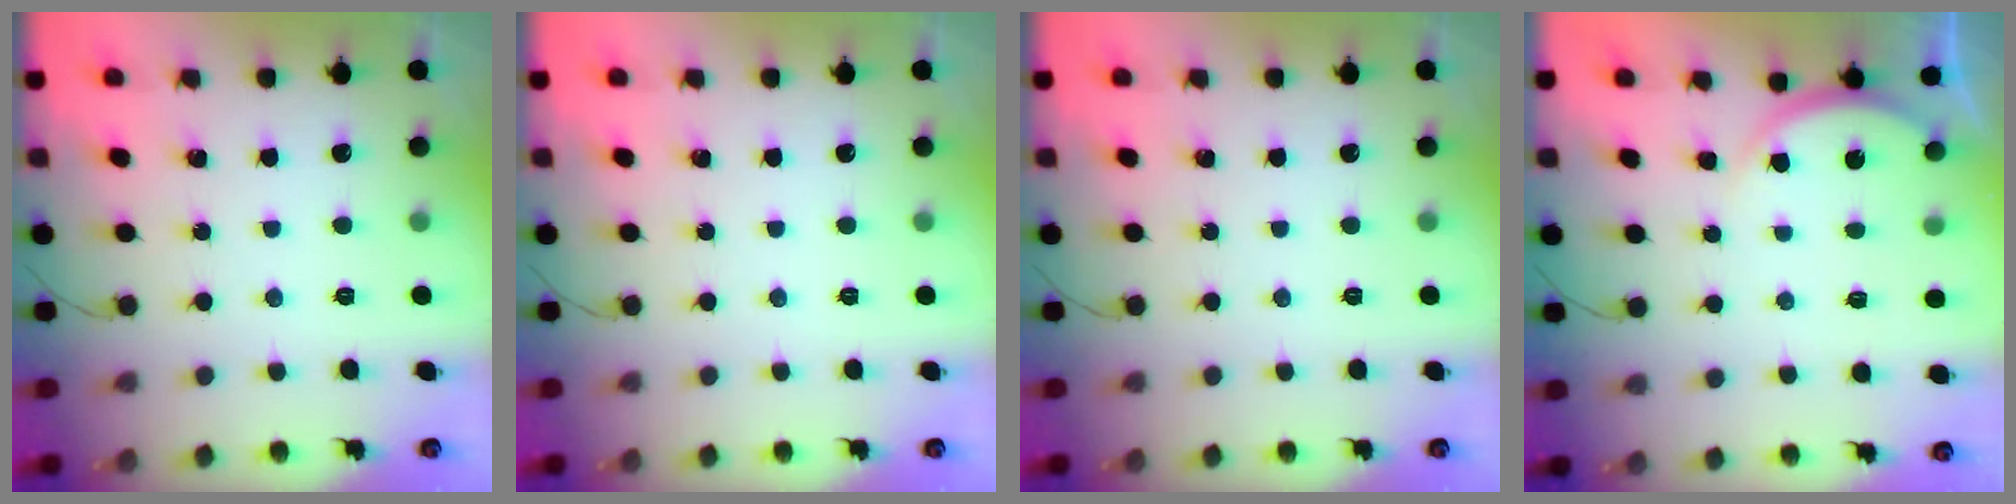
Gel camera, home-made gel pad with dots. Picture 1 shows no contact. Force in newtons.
{"total": 0.0}
{"total": 0.0}
{"total": 3.5, "press": 3.4, "slide": 0.6}